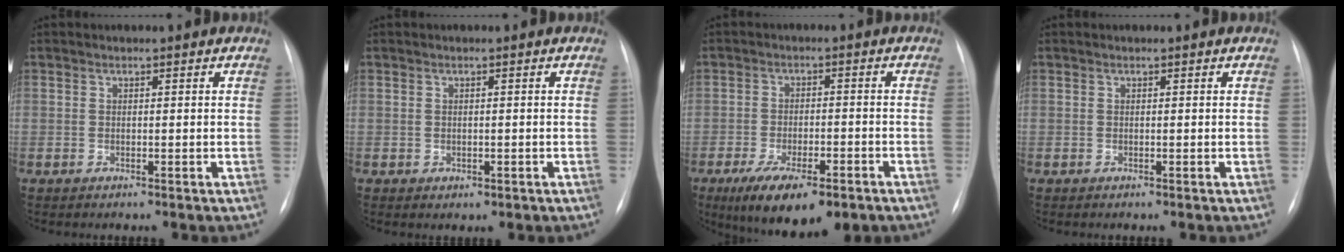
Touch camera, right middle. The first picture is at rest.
{"total": 1.1, "force": [-0.3, 0.8, 0.6], "torque": [-0.010, -0.001, 0.001]}
{"total": 11.8, "force": [-7.7, 3.9, 8.1], "torque": [-0.129, -0.015, -0.116]}
{"total": 0.0}